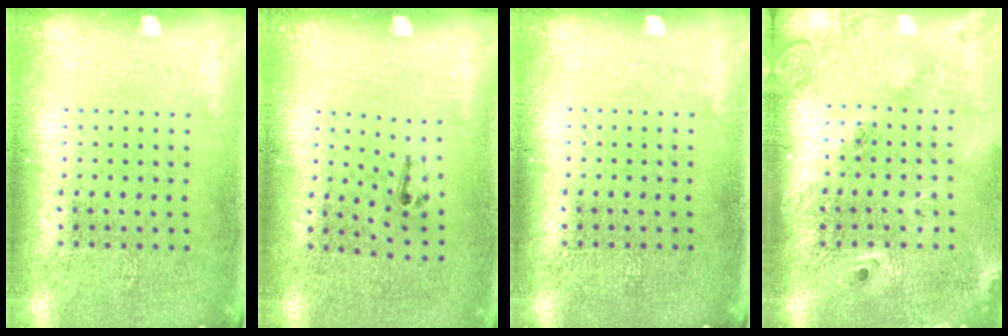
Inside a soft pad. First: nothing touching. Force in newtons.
{"total": 0.6, "press": 0.2, "slide": 0.5}
{"total": 0.0}
{"total": 2.5, "press": 1.8, "slide": 1.6}